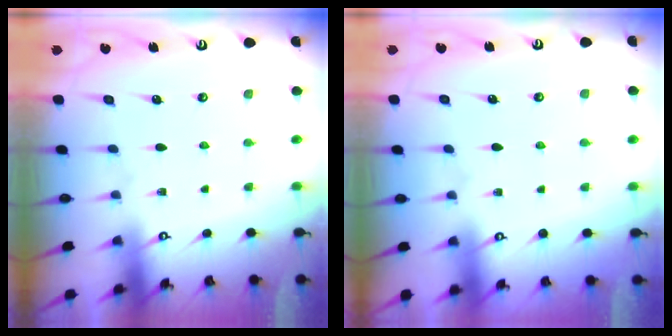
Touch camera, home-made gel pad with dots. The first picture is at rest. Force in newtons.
{"total": 1.6, "press": 1.6, "slide": 0.2}